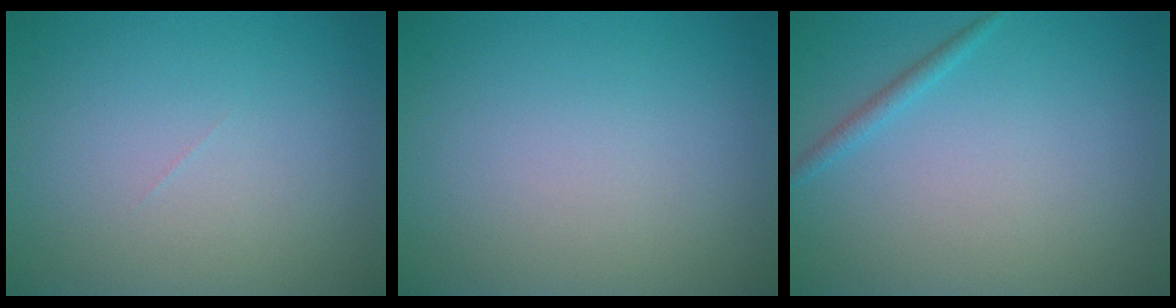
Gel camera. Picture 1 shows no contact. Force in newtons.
{"total": 0.0}
{"total": 1.1, "press": 1.1, "slide": 0.1}